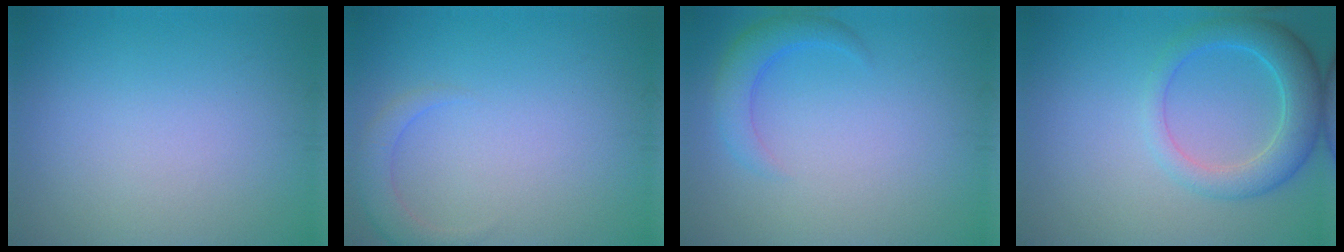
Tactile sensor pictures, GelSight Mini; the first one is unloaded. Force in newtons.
{"total": 2.1, "press": 2.1, "slide": 0.3}
{"total": 2.7, "press": 2.6, "slide": 0.3}
{"total": 4.4, "press": 4.4, "slide": 0.3}